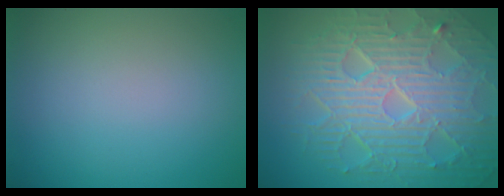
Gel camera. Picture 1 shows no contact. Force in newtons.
{"total": 10.5, "press": 6.7, "slide": 8.1}